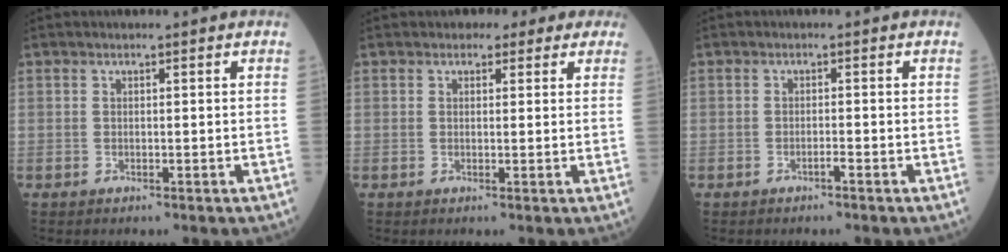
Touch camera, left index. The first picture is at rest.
{"total": 3.7, "force": [2.8, 2.3, 0.8], "torque": [0.002, 0.006, 0.018]}
{"total": 0.9, "force": [-0.7, -0.1, 0.6], "torque": [-0.010, 0.001, -0.012]}